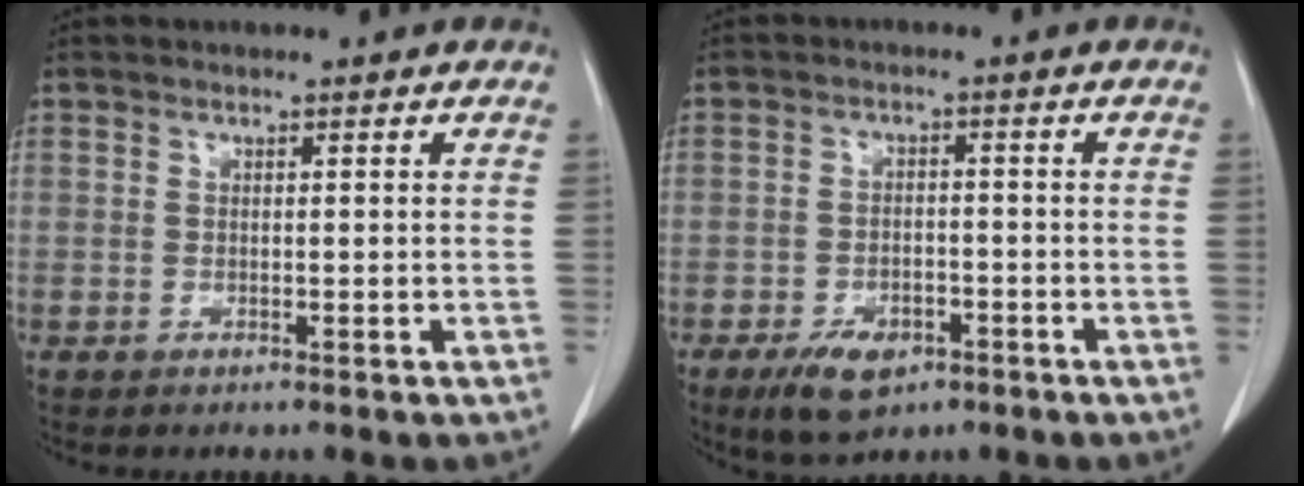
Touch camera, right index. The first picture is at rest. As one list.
[{"total": 6.4, "force": [-3.8, 3.4, 3.9], "torque": [-0.071, -0.001, -0.055]}]